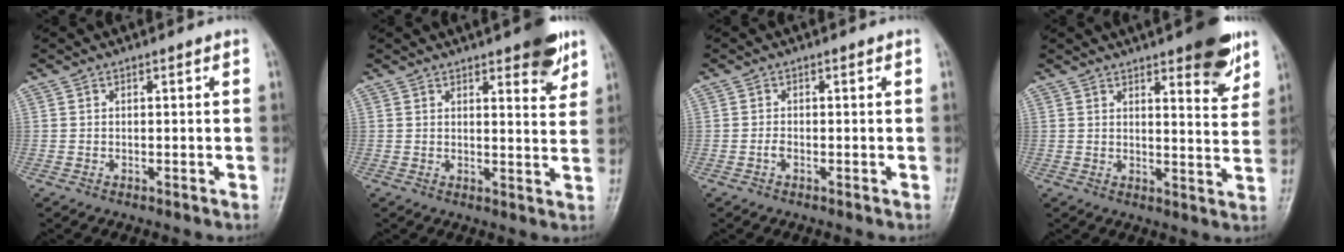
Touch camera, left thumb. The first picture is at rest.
{"total": 7.8, "force": [5.0, 2.3, 5.5], "torque": [-0.052, -0.026, 0.061]}
{"total": 0.8, "force": [-0.3, 0.4, 0.6], "torque": [-0.010, 0.000, -0.007]}
{"total": 10.5, "force": [6.6, 3.0, 7.6], "torque": [-0.070, -0.035, 0.084]}